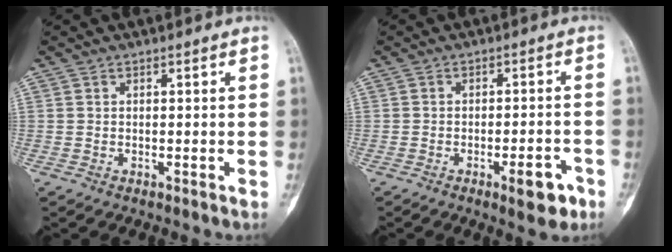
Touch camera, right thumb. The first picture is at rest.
{"total": 6.1, "force": [-3.1, 2.1, 4.8], "torque": [-0.049, 0.016, -0.038]}